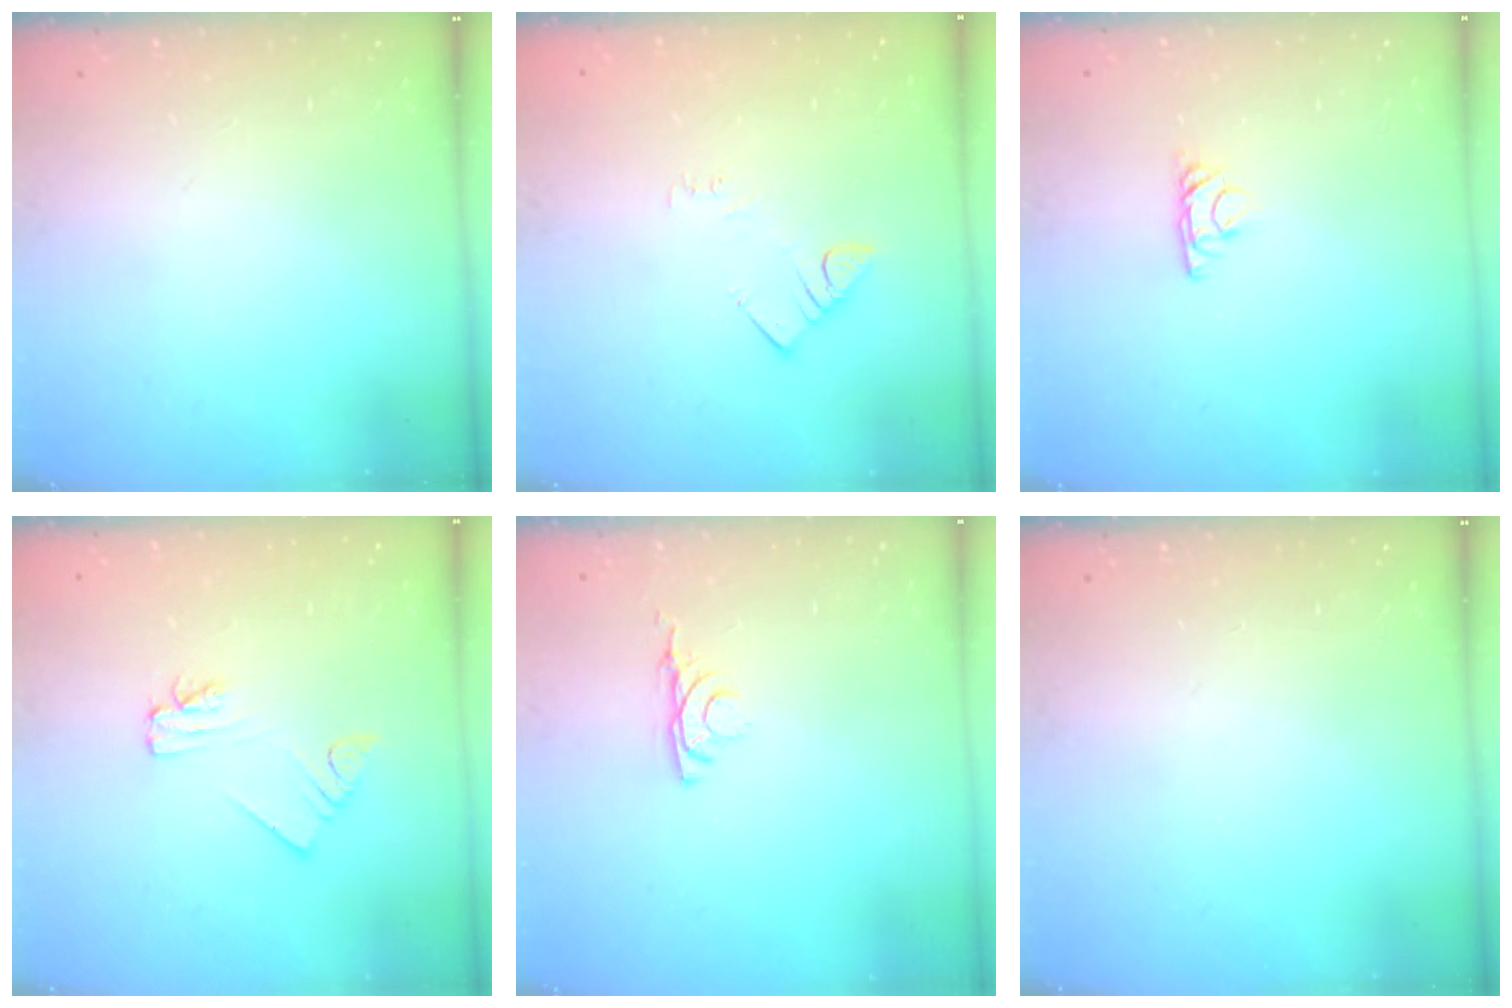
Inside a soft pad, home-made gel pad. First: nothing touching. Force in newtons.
{"total": 2.8, "press": 2.8, "slide": 0.2}
{"total": 4.3, "press": 4.3, "slide": 0.7}
{"total": 2.0, "press": 2.0, "slide": 0.1}
{"total": 3.4, "press": 3.3, "slide": 0.6}
{"total": 0.0}